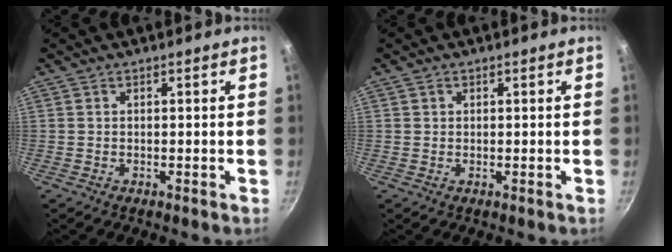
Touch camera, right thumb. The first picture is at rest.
{"total": 0.7, "force": [0.3, 0.7, 0.2], "torque": [0.000, 0.001, 0.003]}